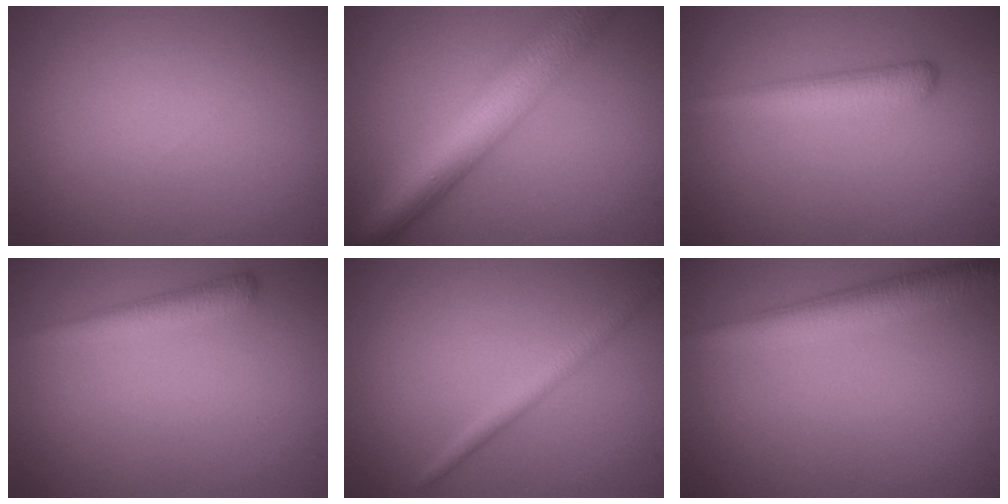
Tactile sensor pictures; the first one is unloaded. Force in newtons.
{"total": 8.3, "press": 8.3, "slide": 0.1}
{"total": 2.9, "press": 2.9, "slide": 0.1}
{"total": 1.9, "press": 1.9, "slide": 0.1}
{"total": 2.0, "press": 2.0, "slide": 0.0}
{"total": 3.7, "press": 3.7, "slide": 0.2}